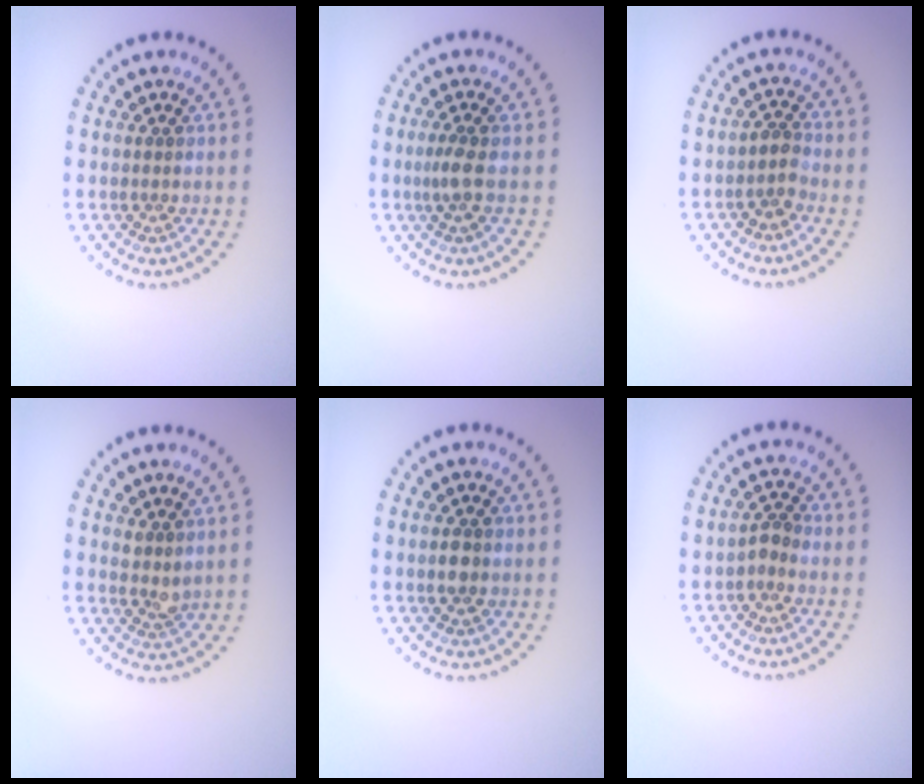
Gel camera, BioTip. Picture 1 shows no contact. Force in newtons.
{"total": 1.8, "press": 1.3, "slide": 1.2}
{"total": 1.7, "press": 1.3, "slide": 1.1}
{"total": 1.7, "press": 1.5, "slide": 0.8}
{"total": 1.9, "press": 1.9, "slide": 0.1}
{"total": 1.3, "press": 1.0, "slide": 0.8}